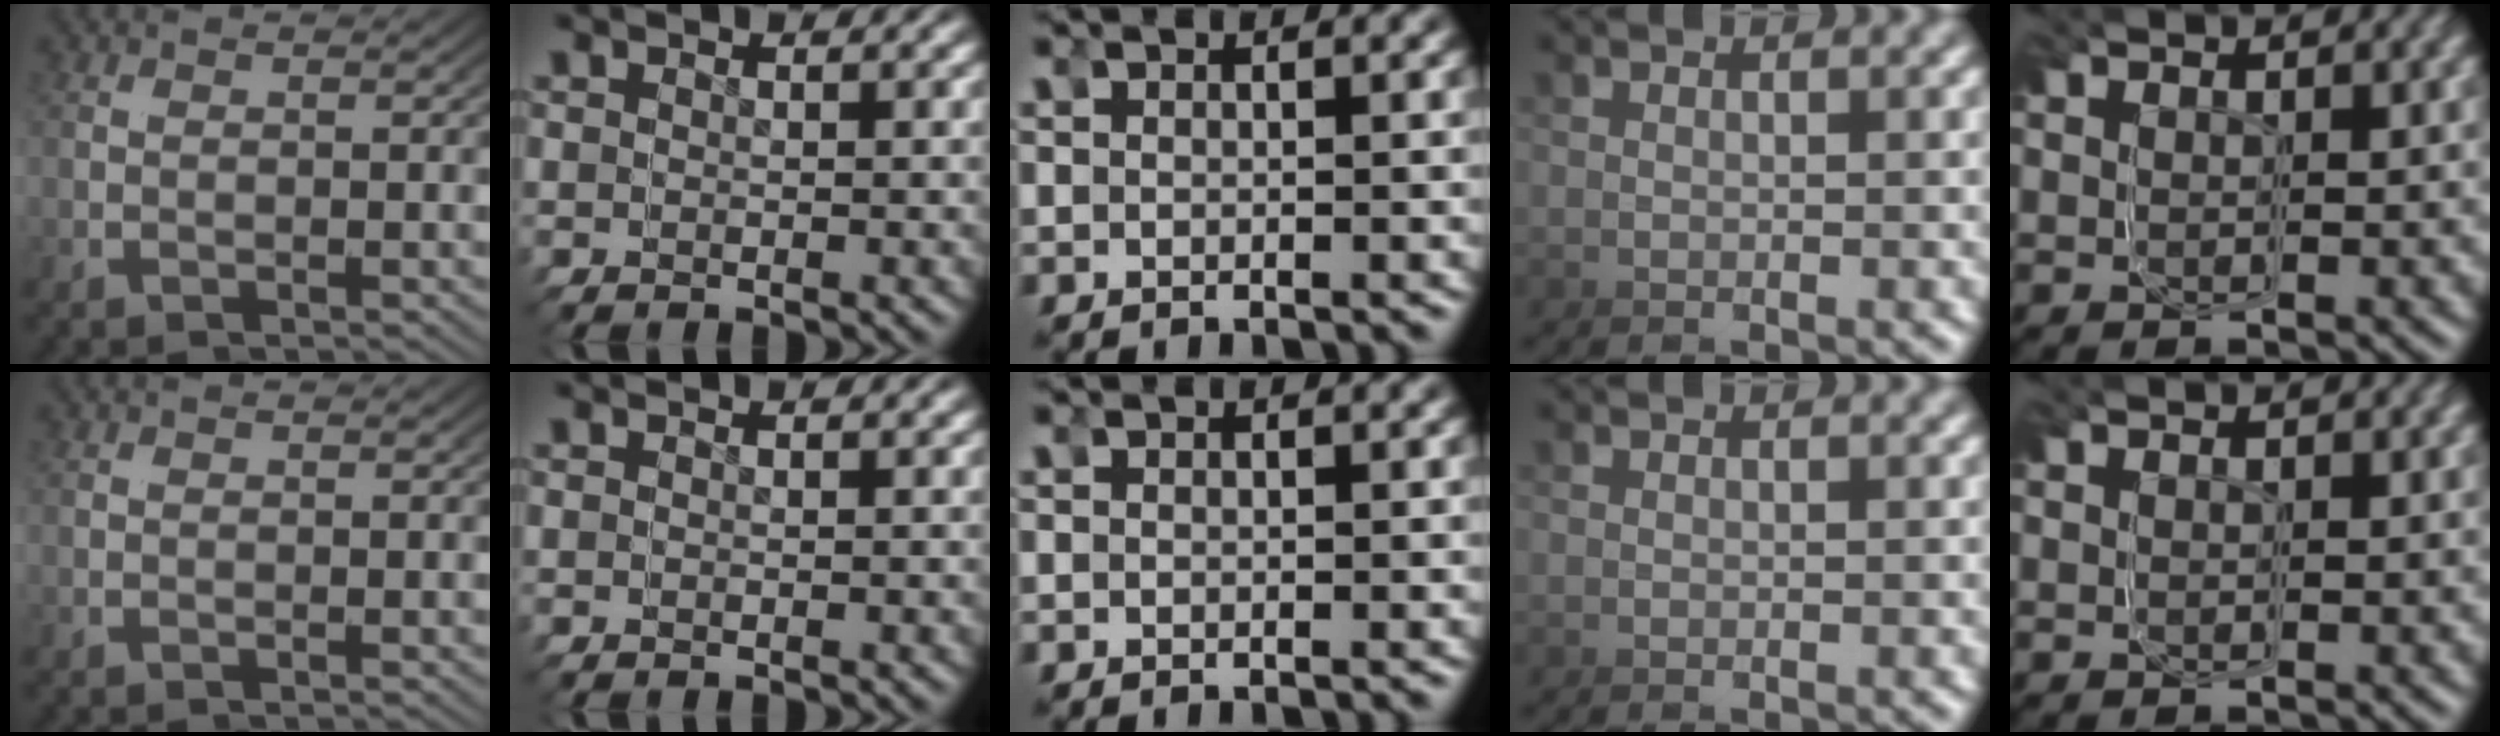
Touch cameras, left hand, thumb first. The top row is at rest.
{}